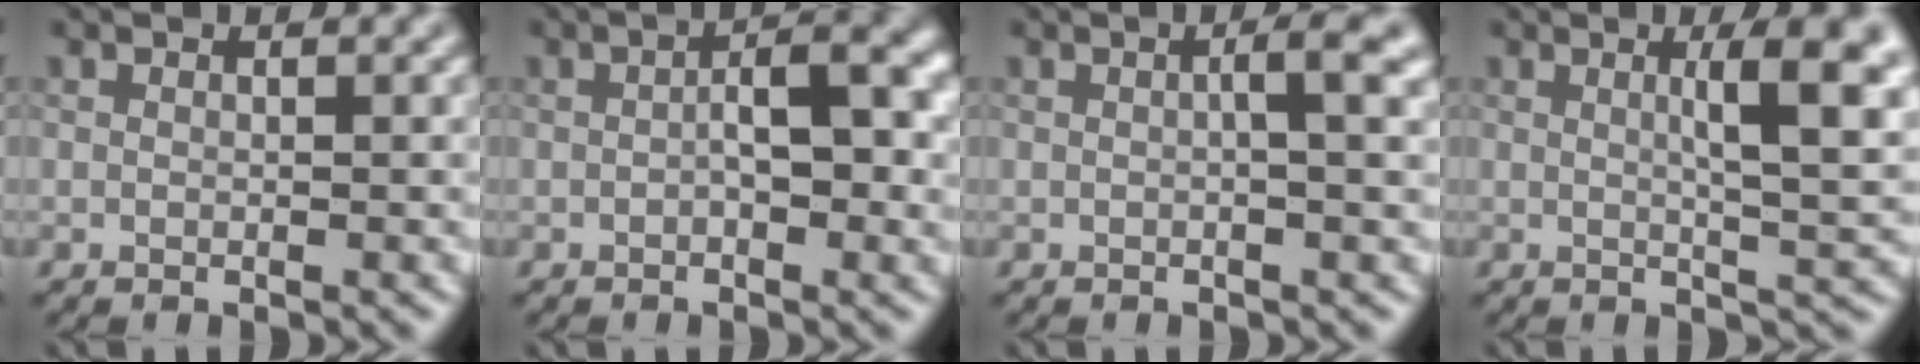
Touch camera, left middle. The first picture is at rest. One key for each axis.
{"total": 4.8, "fx": -0.2, "fy": 1.8, "fz": 4.4, "tx": -0.070, "ty": 0.008, "tz": -0.008}
{"total": 3.0, "fx": 0.3, "fy": 0.6, "fz": 2.9, "tx": -0.037, "ty": 0.009, "tz": -0.001}
{"total": 7.2, "fx": 1.6, "fy": 1.8, "fz": 6.8, "tx": -0.078, "ty": 0.005, "tz": 0.023}